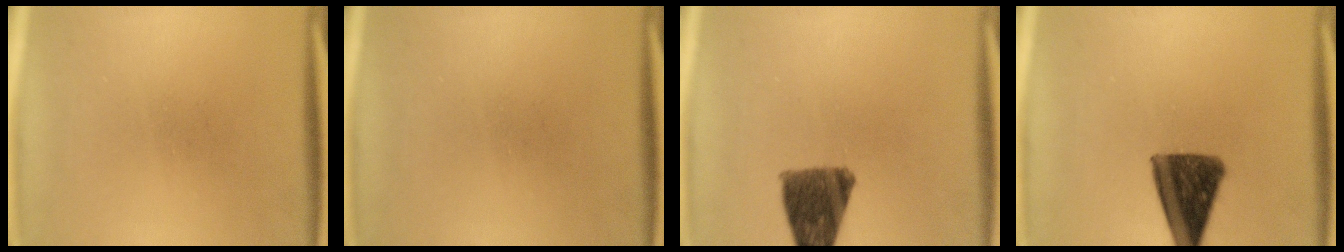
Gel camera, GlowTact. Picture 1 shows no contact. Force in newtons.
{"total": 0.0}
{"total": 10.0}
{"total": 11.8}